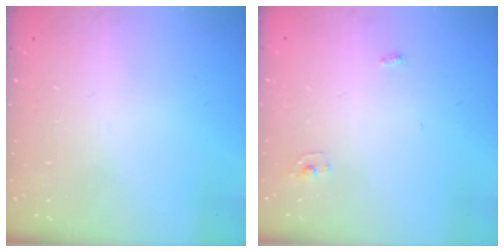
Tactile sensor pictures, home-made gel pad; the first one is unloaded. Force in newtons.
{"total": 2.4, "press": 2.4, "slide": 0.2}